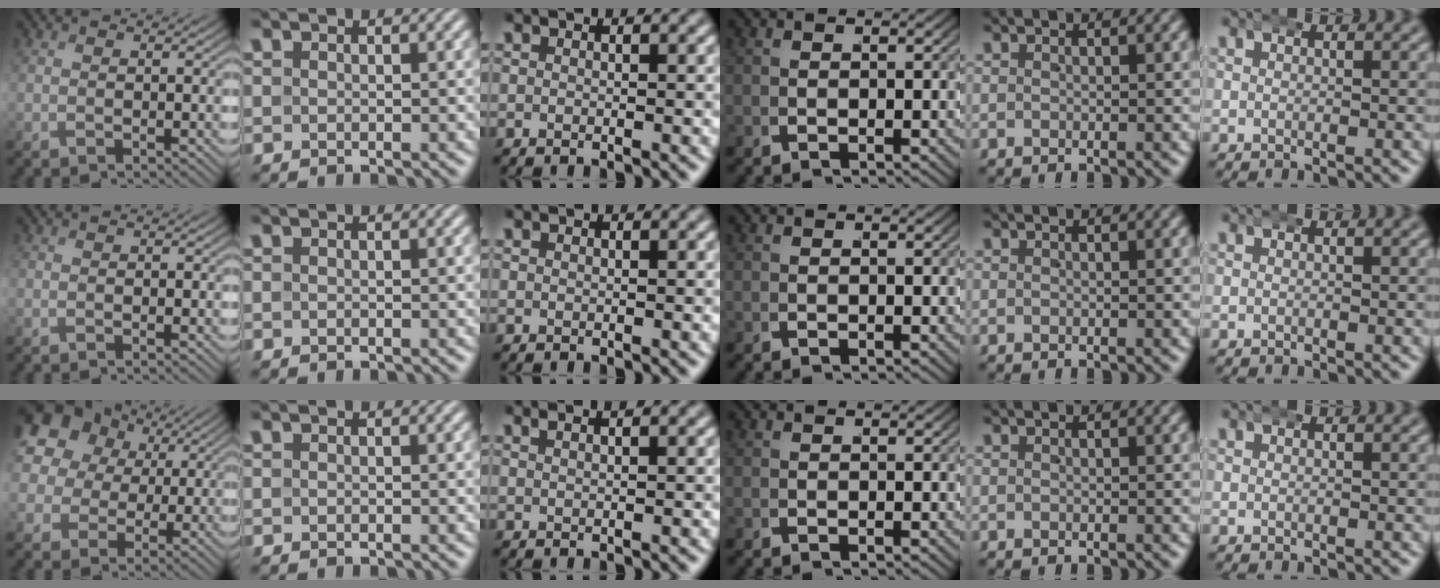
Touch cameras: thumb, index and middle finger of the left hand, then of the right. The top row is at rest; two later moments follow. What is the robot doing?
{"motion": "wrap", "object": "aluminum foil"}